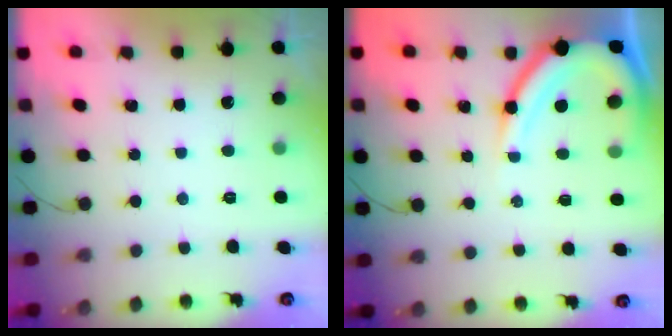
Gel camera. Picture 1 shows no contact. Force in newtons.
{"total": 12.5, "press": 12.4, "slide": 1.4}